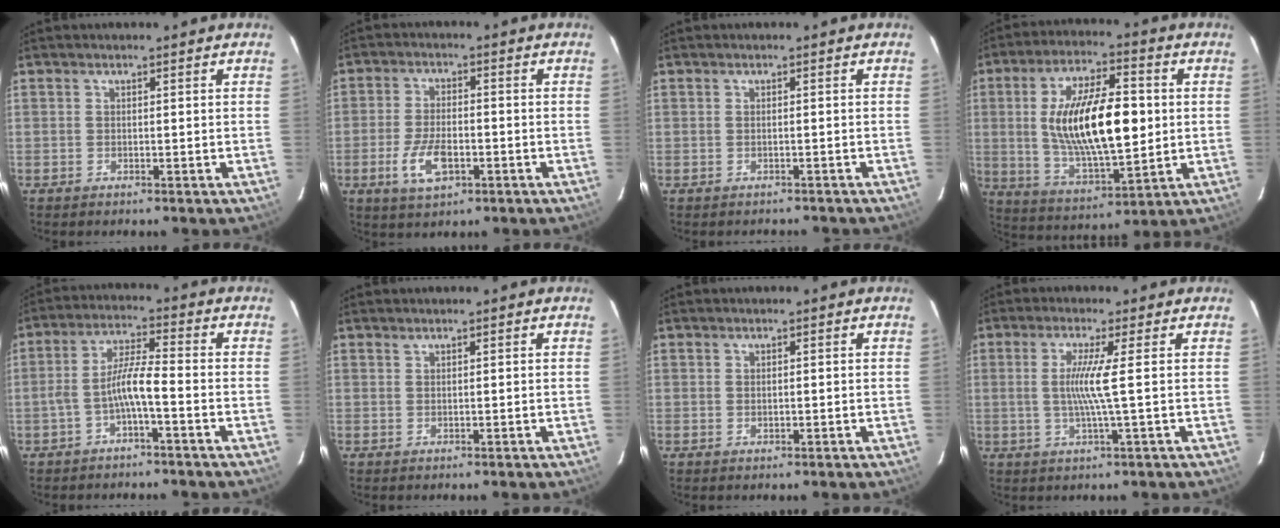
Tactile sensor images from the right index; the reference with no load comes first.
{"total": 8.0, "force": [-3.0, 3.8, 6.3], "torque": [-0.138, -0.007, -0.052]}
{"total": 2.5, "force": [-2.3, 0.7, 0.7], "torque": [-0.007, 0.000, -0.028]}
{"total": 19.4, "force": [1.3, 7.4, 17.9], "torque": [-0.321, 0.005, 0.034]}
{"total": 5.6, "force": [-2.6, 0.2, 5.0], "torque": [-0.110, 0.014, -0.046]}
{"total": 0.0}
{"total": 0.6, "force": [0.1, 0.5, 0.2], "torque": [-0.004, 0.000, 0.003]}
{"total": 5.4, "force": [0.2, -1.4, 5.2], "torque": [-0.100, -0.007, 0.005]}